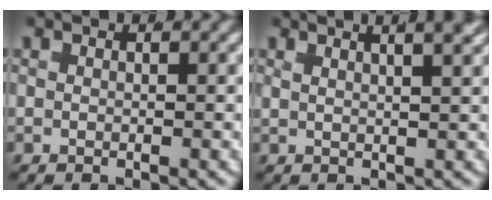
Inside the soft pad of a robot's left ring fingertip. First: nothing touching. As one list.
[{"total": 5.0, "force": [3.3, 1.8, 3.4], "torque": [-0.031, 0.023, 0.039]}]